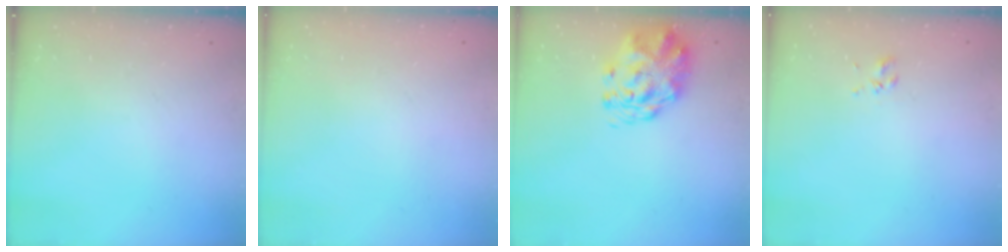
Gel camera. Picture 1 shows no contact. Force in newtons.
{"total": 1.8, "press": 1.8, "slide": 0.2}
{"total": 2.9, "press": 2.7, "slide": 1.1}
{"total": 2.5, "press": 2.3, "slide": 0.9}